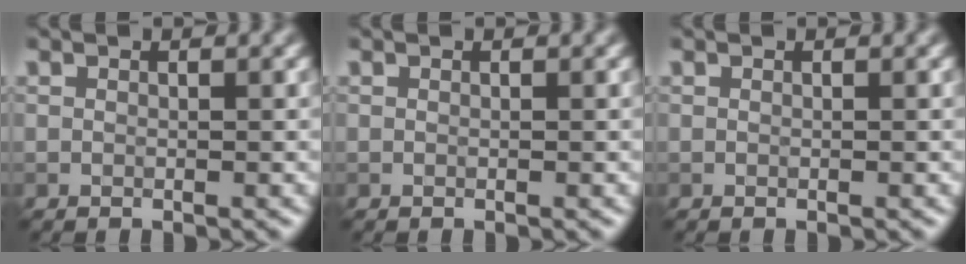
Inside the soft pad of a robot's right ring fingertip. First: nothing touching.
{"total": 0.0}
{"total": 0.0}